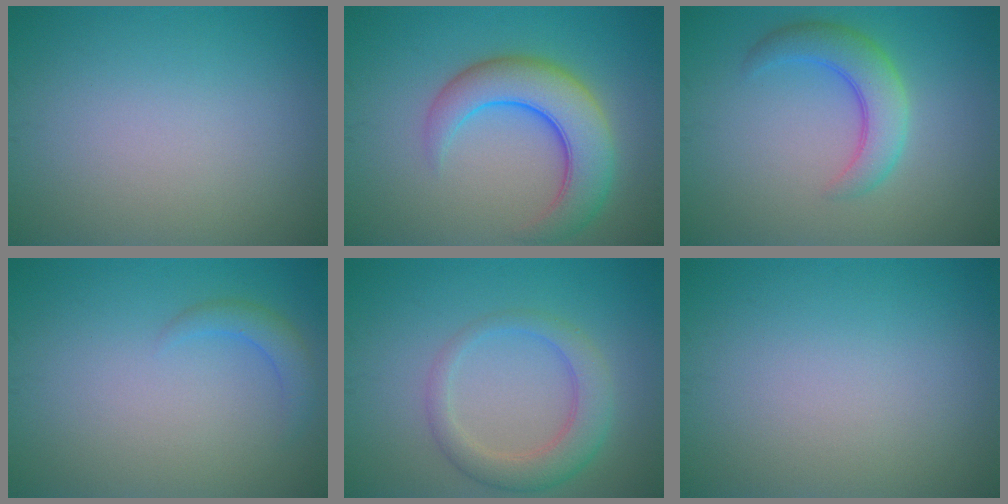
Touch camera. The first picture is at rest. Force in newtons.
{"total": 7.1, "press": 7.1, "slide": 0.4}
{"total": 4.2, "press": 4.2, "slide": 0.1}
{"total": 1.8, "press": 1.8, "slide": 0.2}
{"total": 3.8, "press": 3.8, "slide": 0.1}
{"total": 0.0}